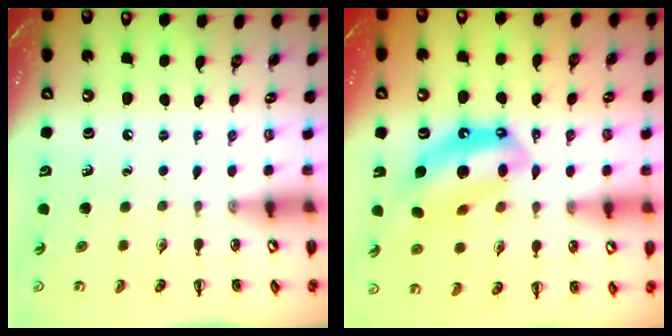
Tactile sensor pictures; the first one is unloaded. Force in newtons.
{"total": 14.1, "press": 13.5, "slide": 4.0}